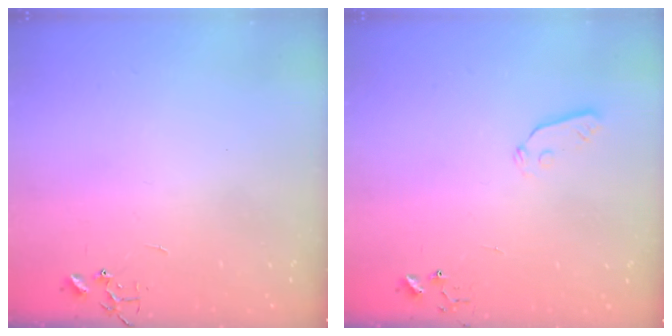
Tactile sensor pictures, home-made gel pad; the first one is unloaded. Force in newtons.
{"total": 4.2, "press": 4.2, "slide": 0.5}